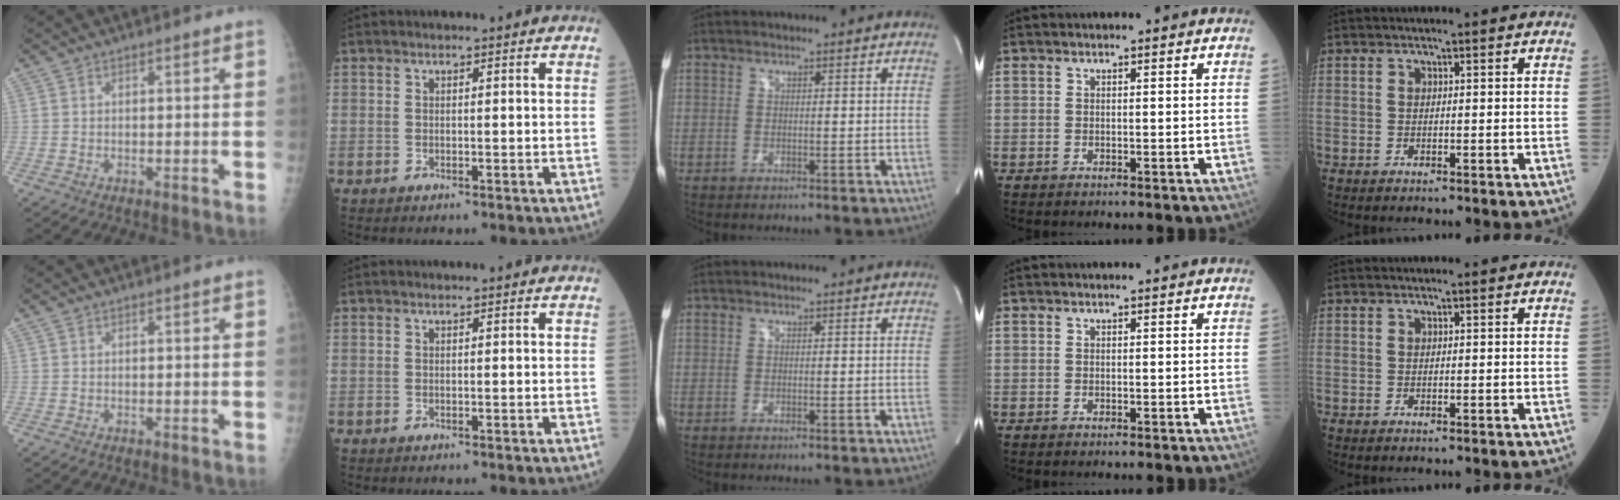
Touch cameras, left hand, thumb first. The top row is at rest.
{}